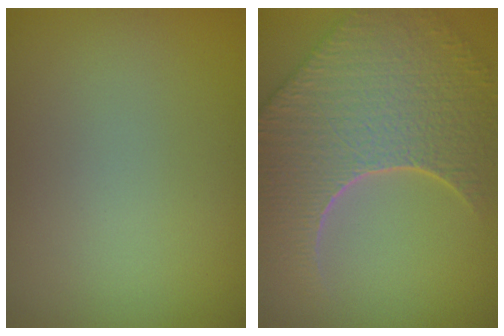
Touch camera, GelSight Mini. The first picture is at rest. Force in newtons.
{"total": 9.4, "press": 6.6, "slide": 6.7}